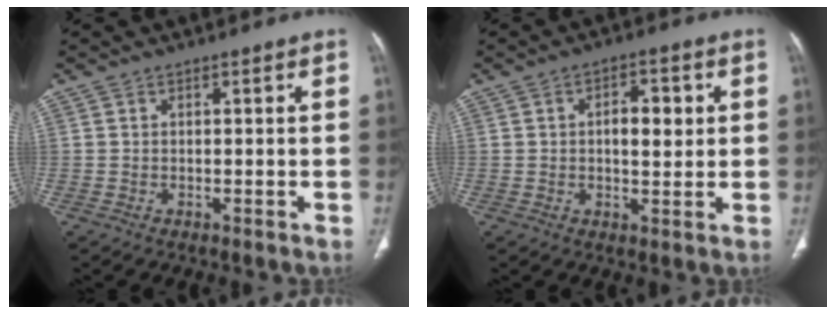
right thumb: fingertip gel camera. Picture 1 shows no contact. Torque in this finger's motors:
{"motor_torque": [-0.35, 0.78, -0.04, 0.39, 0.03]}